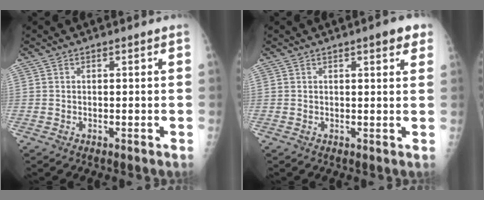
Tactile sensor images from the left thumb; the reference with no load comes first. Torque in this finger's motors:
{"motor_torque": [2.40, 1.51, 0.61, 0.07, -0.02]}